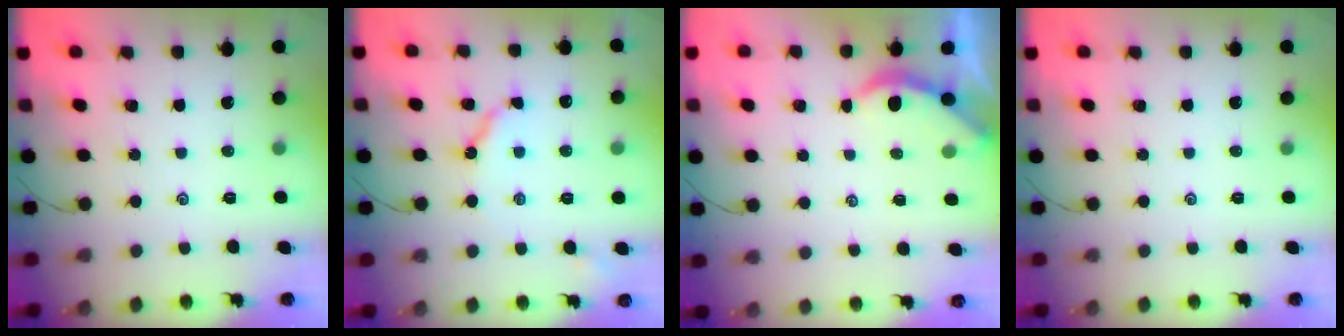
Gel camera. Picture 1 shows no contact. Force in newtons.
{"total": 5.1, "press": 5.1, "slide": 0.6}
{"total": 2.3, "press": 2.3, "slide": 0.5}
{"total": 0.0}